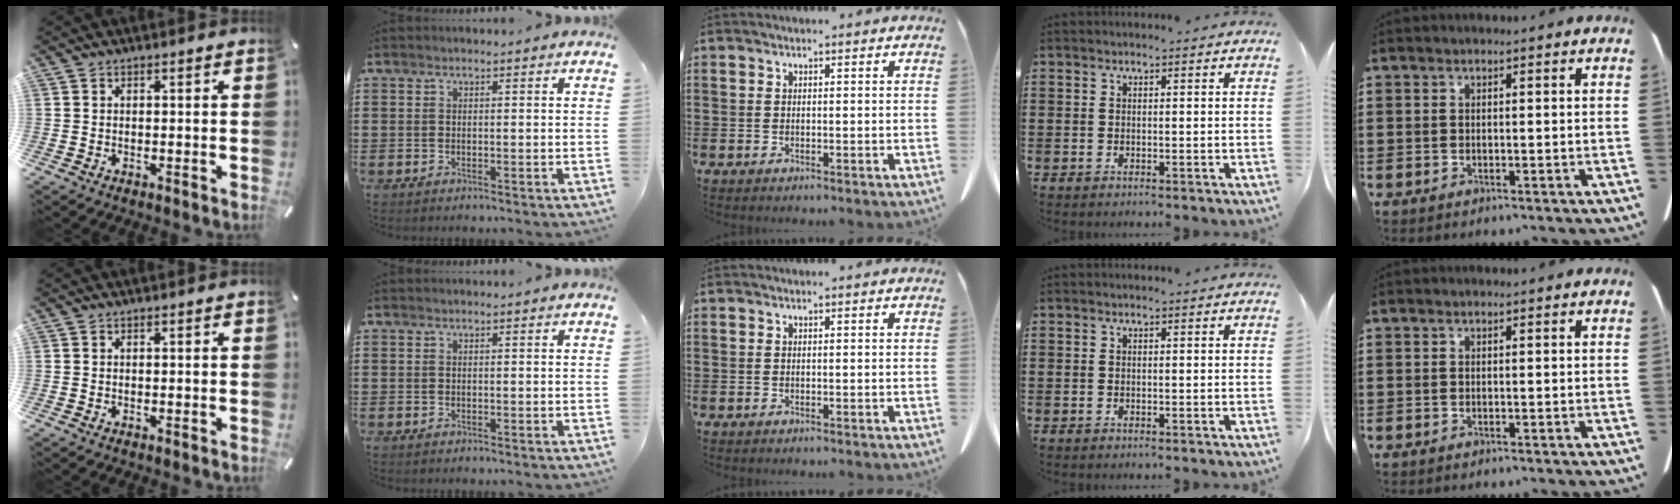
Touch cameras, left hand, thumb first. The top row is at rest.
{}